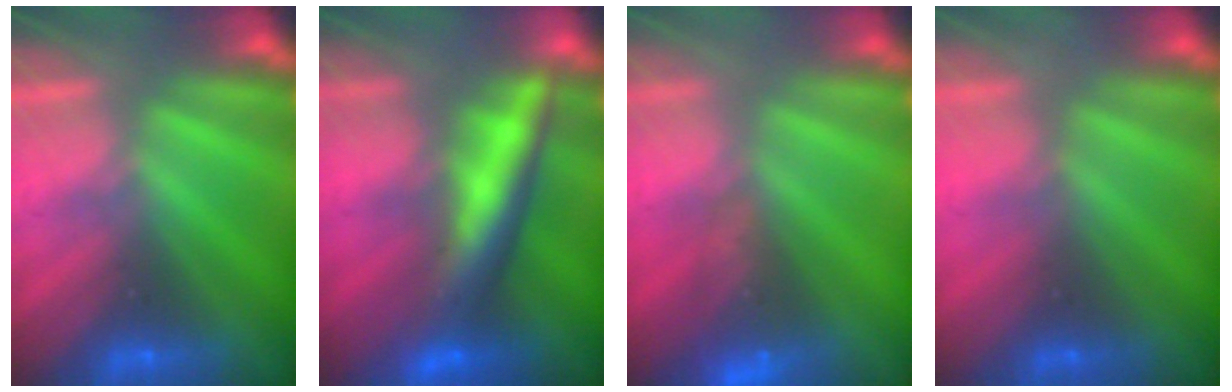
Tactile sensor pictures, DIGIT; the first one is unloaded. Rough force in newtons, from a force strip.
{"total": 6.5}
{"total": 9.4}
{"total": 5.4}